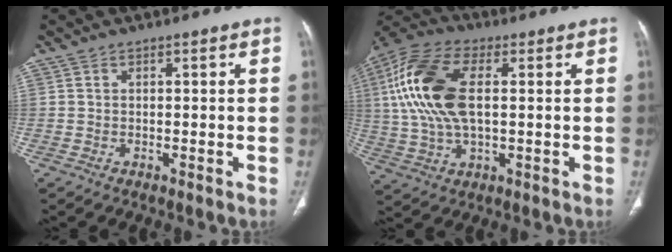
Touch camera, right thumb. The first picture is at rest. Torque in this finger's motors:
{"motor_torque": [1.63, 2.46, 1.84, 0.29, 0.56]}